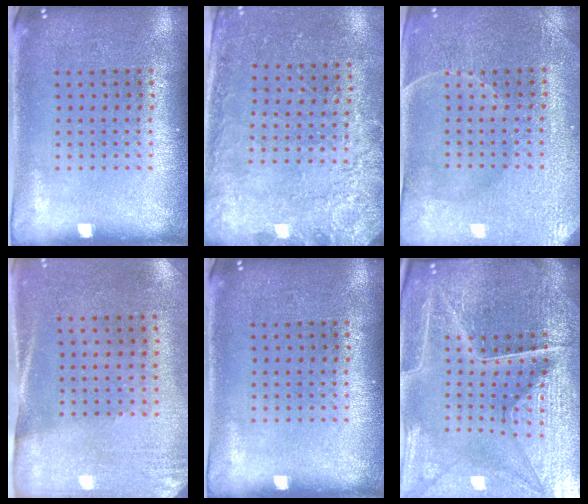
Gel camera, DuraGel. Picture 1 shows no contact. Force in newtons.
{"total": 2.6, "press": 2.4, "slide": 1.1}
{"total": 3.5, "press": 3.5, "slide": 0.6}
{"total": 2.6, "press": 2.3, "slide": 1.3}
{"total": 0.0}
{"total": 5.4, "press": 5.1, "slide": 1.8}